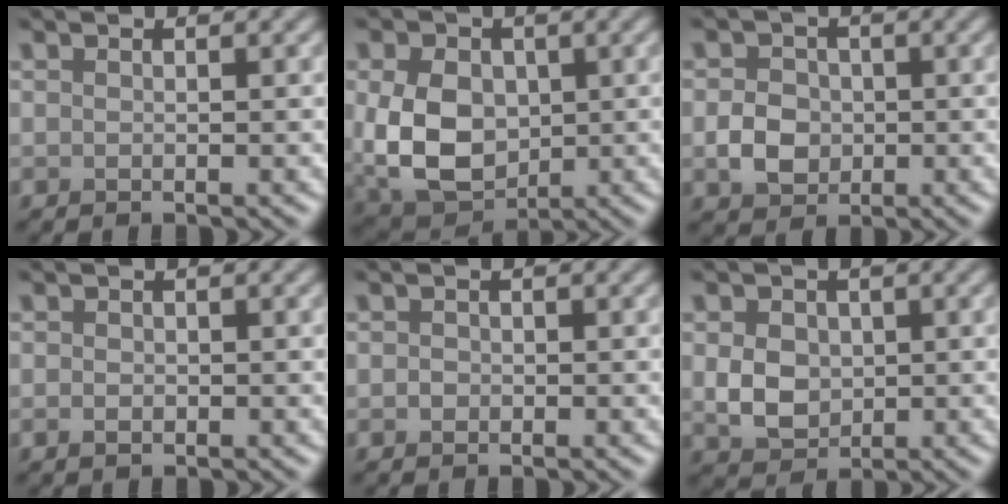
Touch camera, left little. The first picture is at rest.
{"total": 8.7, "force": [0.0, 6.4, 5.9], "torque": [-0.138, -0.013, 0.002]}
{"total": 3.1, "force": [-0.5, 2.6, 1.6], "torque": [-0.029, 0.001, -0.013]}
{"total": 0.9, "force": [-0.2, 0.7, 0.5], "torque": [-0.009, -0.003, -0.005]}
{"total": 0.7, "force": [-0.2, 0.6, 0.2], "torque": [-0.002, -0.003, -0.005]}
{"total": 3.6, "force": [0.2, 3.0, 2.1], "torque": [-0.046, -0.006, 0.003]}